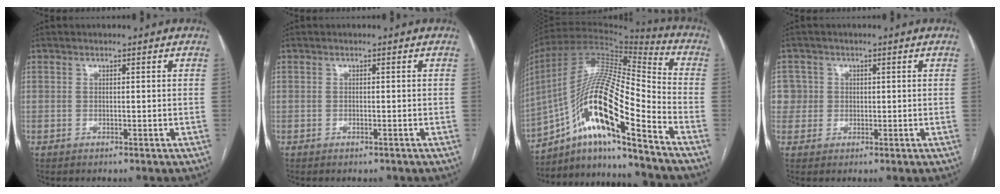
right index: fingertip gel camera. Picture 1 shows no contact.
{"total": 0.6, "force": [-0.5, 0.3, 0.3], "torque": [-0.008, -0.001, -0.004]}
{"total": 20.0, "force": [-11.1, 2.4, 16.5], "torque": [-0.333, 0.005, -0.197]}
{"total": 3.6, "force": [0.5, 3.6, -0.1], "torque": [0.020, 0.017, 0.012]}